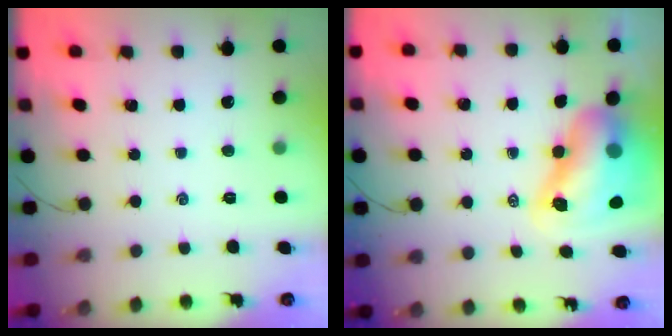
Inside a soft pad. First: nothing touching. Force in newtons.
{"total": 13.3, "press": 12.8, "slide": 3.7}